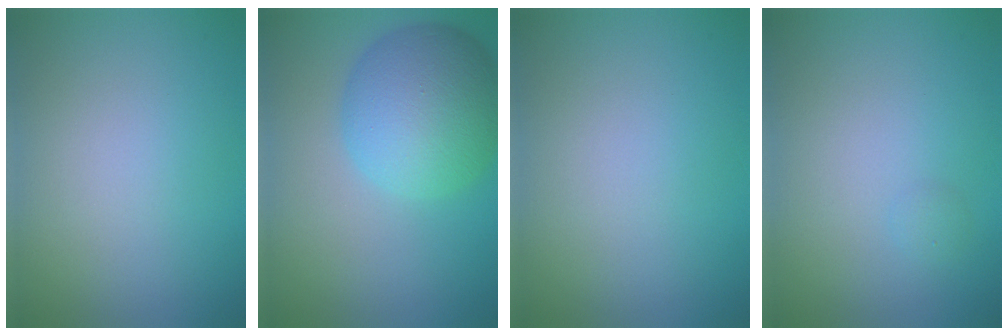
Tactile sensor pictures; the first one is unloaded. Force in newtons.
{"total": 8.1, "press": 8.1, "slide": 0.2}
{"total": 0.0}
{"total": 0.6, "press": 0.6, "slide": 0.1}